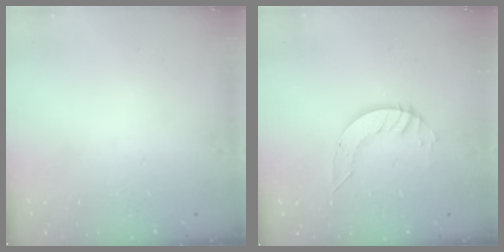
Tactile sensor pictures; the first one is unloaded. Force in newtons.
{"total": 5.2, "press": 5.2, "slide": 0.3}